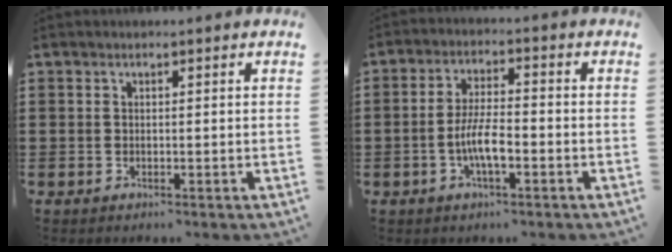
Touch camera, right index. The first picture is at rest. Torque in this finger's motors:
{"motor_torque": [1.24, 0.58, 0.75, 0.14]}